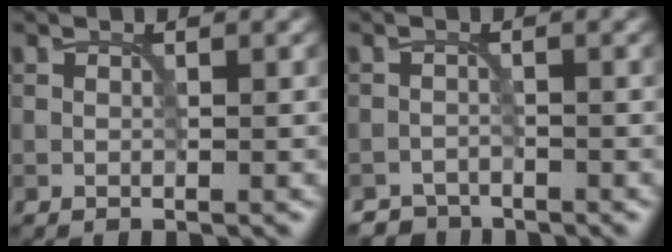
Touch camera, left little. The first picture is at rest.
{"total": 2.2, "force": [-2.0, 0.7, -0.4], "torque": [0.013, 0.003, -0.037]}